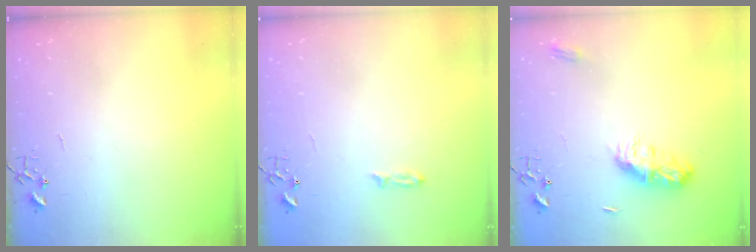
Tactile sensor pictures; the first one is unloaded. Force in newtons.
{"total": 3.4, "press": 3.3, "slide": 0.5}
{"total": 9.0, "press": 9.0, "slide": 0.1}